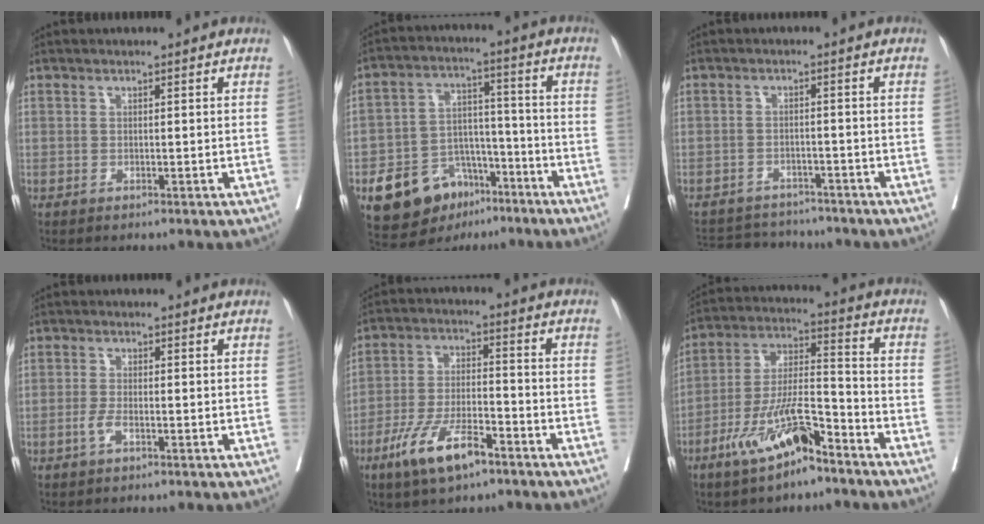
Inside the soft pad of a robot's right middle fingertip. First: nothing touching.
{"total": 12.3, "force": [-7.2, 8.0, 5.9], "torque": [-0.101, 0.021, -0.113]}
{"total": 9.9, "force": [-9.2, 3.1, 2.1], "torque": [-0.040, 0.008, -0.130]}
{"total": 1.7, "force": [-0.7, 0.6, 1.4], "torque": [-0.032, 0.000, -0.015]}
{"total": 10.1, "force": [-6.2, 2.8, 7.5], "torque": [-0.150, -0.006, -0.113]}
{"total": 12.3, "force": [-8.0, 3.2, 8.8], "torque": [-0.175, -0.003, -0.151]}